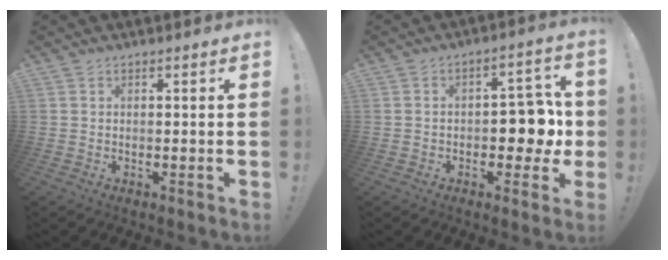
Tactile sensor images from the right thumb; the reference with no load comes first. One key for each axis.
{"total": 9.6, "fx": -1.6, "fy": 6.4, "fz": 7.0, "tx": -0.086, "ty": 0.015, "tz": -0.021}